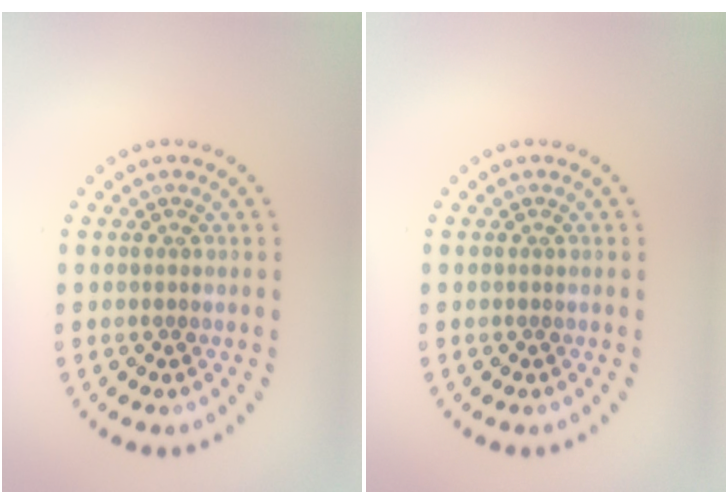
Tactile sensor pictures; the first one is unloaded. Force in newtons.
{"total": 0.0}